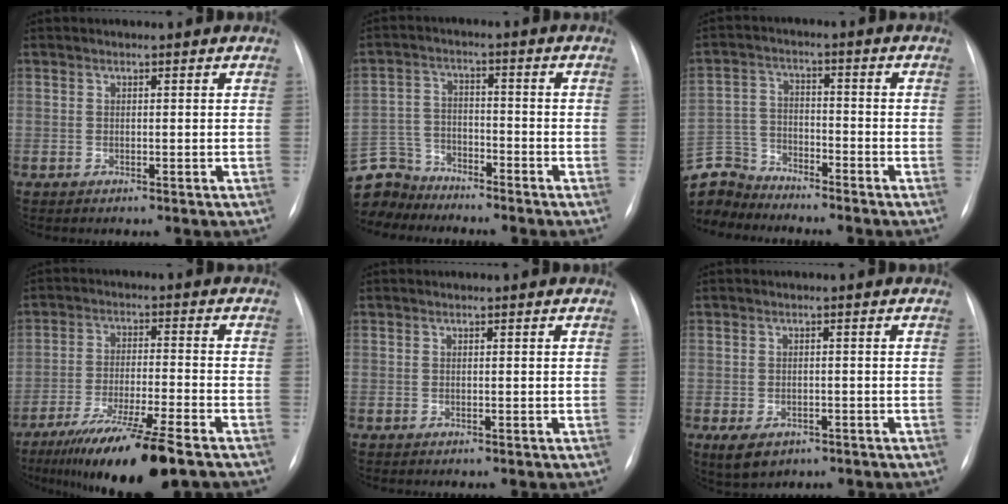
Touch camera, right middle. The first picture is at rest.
{"total": 9.2, "force": [-8.6, 3.2, -0.4], "torque": [-0.003, 0.014, -0.167]}
{"total": 10.3, "force": [-9.8, 3.1, 0.4], "torque": [-0.023, 0.015, -0.192]}
{"total": 13.4, "force": [-9.3, 0.2, 9.6], "torque": [-0.177, -0.044, -0.156]}
{"total": 0.0}
{"total": 4.3, "force": [-2.4, 2.7, 2.3], "torque": [-0.048, -0.008, -0.025]}